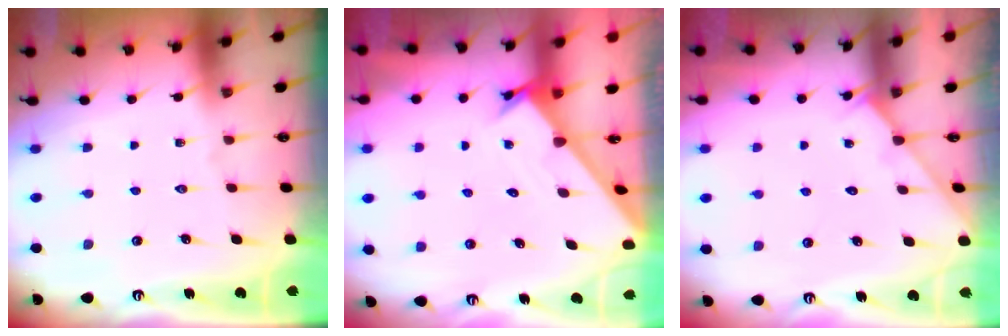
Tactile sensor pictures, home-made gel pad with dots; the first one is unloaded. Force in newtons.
{"total": 1.7, "press": 1.7, "slide": 0.1}
{"total": 3.1, "press": 3.1, "slide": 0.3}